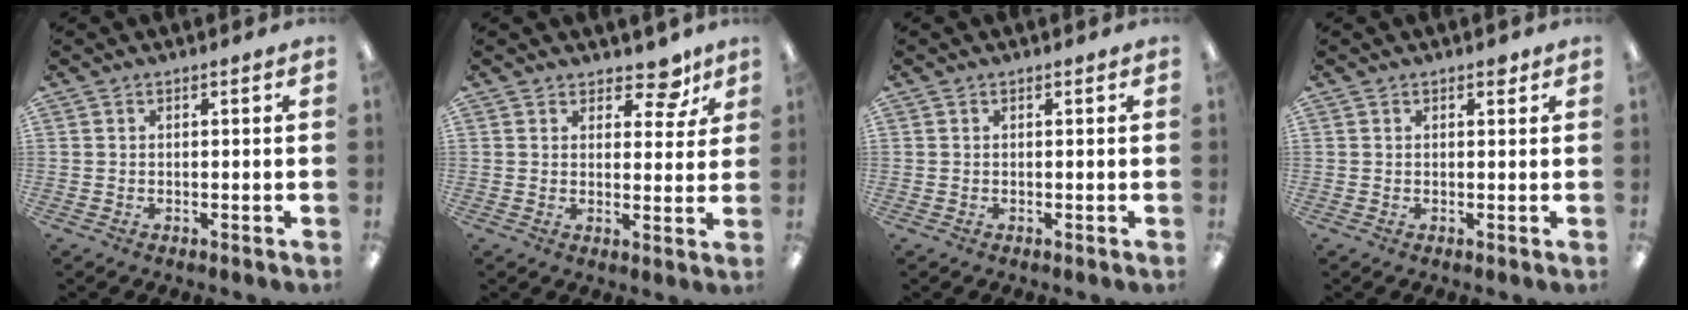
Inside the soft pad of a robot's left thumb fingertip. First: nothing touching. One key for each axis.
{"total": 6.6, "fx": 5.0, "fy": 3.2, "fz": 2.9, "tx": -0.031, "ty": -0.028, "tz": 0.085}
{"total": 0.0}
{"total": 1.4, "fx": 0.9, "fy": 0.8, "fz": 0.7, "tx": 0.001, "ty": -0.004, "tz": 0.012}